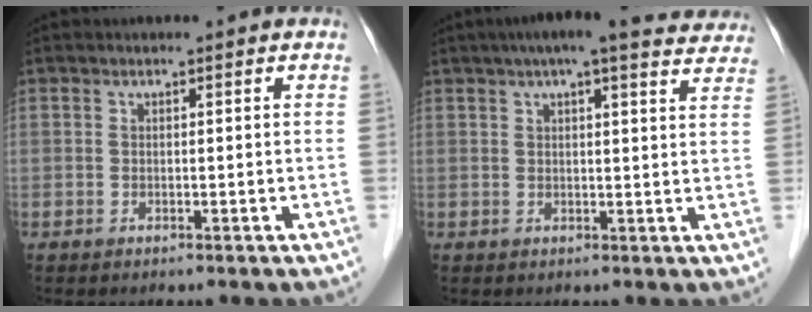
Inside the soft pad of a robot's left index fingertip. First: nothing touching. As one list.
[{"total": 16.8, "force": [14.4, 3.1, 8.1], "torque": [-0.106, 0.042, 0.172]}]